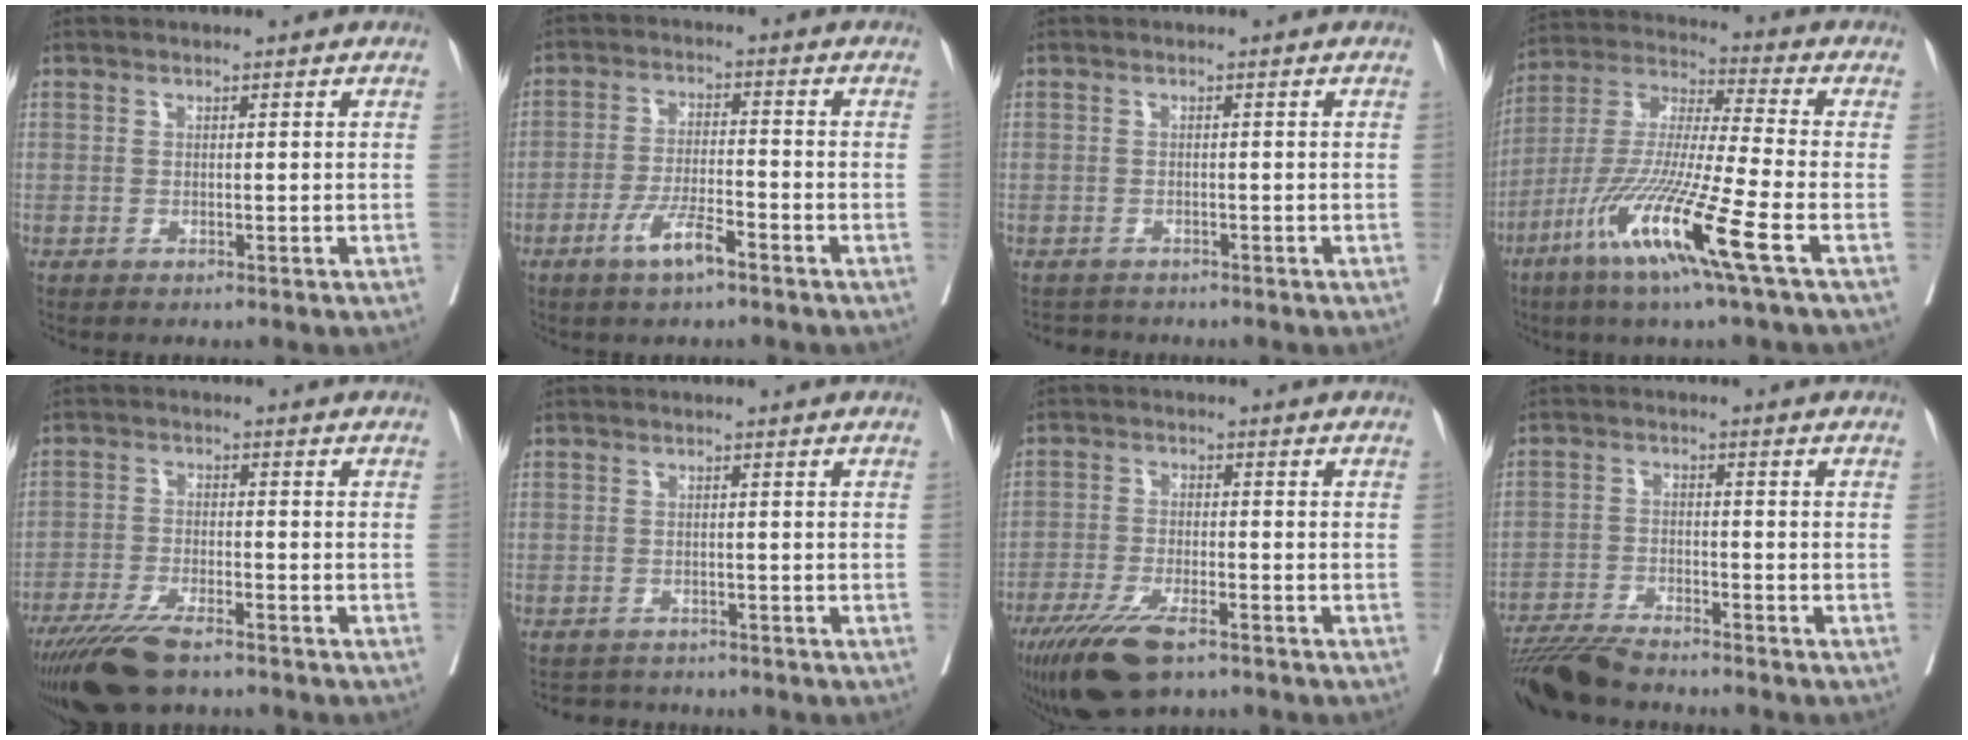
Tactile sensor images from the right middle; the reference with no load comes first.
{"total": 5.8, "force": [-3.6, 0.8, 4.4], "torque": [-0.090, -0.004, -0.066]}
{"total": 2.0, "force": [-1.9, 0.7, -0.3], "torque": [0.004, -0.004, -0.032]}
{"total": 16.4, "force": [-7.7, -0.9, 14.5], "torque": [-0.302, -0.037, -0.150]}
{"total": 9.2, "force": [-7.2, 1.8, 5.5], "torque": [-0.097, -0.022, -0.127]}
{"total": 2.8, "force": [-2.6, 1.1, -0.4], "torque": [0.007, -0.003, -0.042]}
{"total": 9.5, "force": [-6.6, 2.4, 6.4], "torque": [-0.115, -0.019, -0.114]}
{"total": 8.0, "force": [-7.4, 0.4, 3.0], "torque": [-0.043, -0.021, -0.132]}